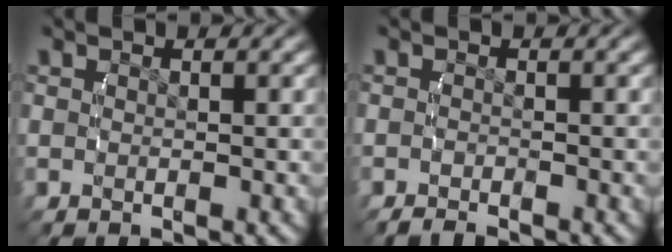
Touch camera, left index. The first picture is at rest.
{"total": 1.1, "force": [-1.1, 0.0, 0.2], "torque": [-0.008, -0.005, -0.019]}